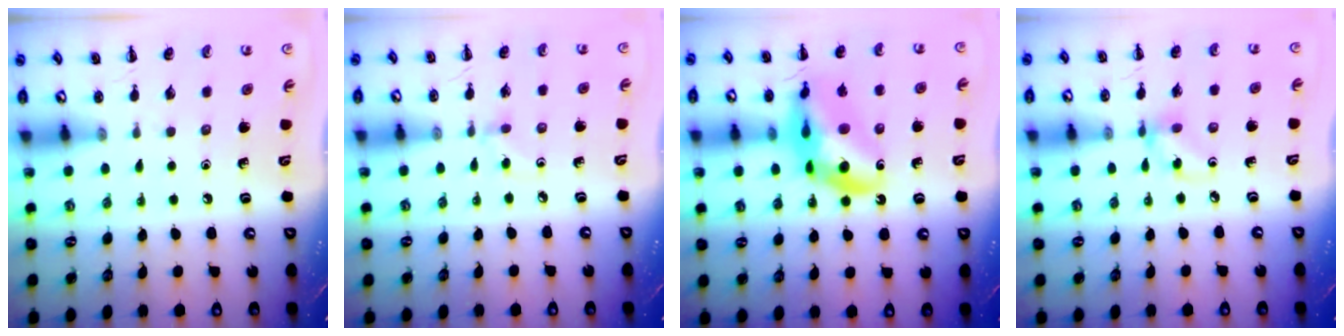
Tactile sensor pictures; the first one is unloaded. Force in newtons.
{"total": 2.7, "press": 2.5, "slide": 1.0}
{"total": 16.9, "press": 16.4, "slide": 4.1}
{"total": 5.6, "press": 5.6, "slide": 0.1}